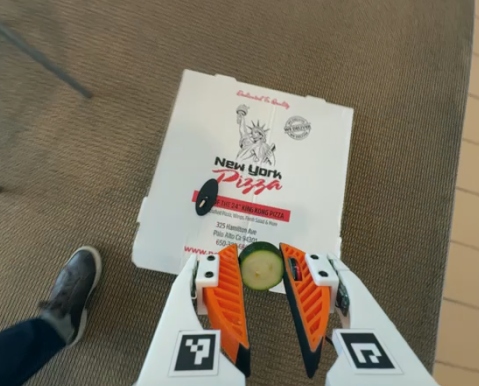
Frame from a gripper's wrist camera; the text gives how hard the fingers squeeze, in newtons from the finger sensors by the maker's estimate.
{"total": 7.2, "left": 7.1, "right": 7.3}